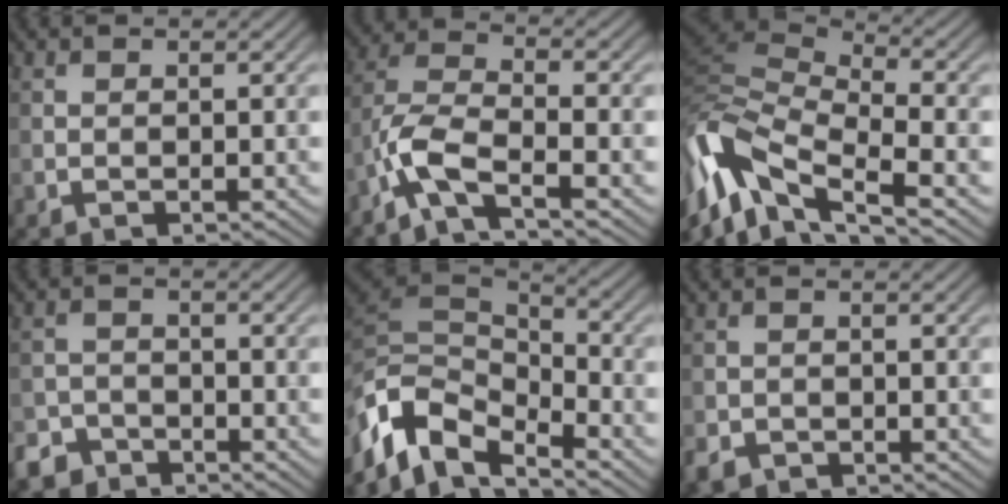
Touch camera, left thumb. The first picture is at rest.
{"total": 6.0, "force": [-3.6, 1.6, 4.6], "torque": [-0.103, 0.002, -0.093]}
{"total": 14.1, "force": [-5.3, 6.1, 11.6], "torque": [-0.279, 0.000, -0.100]}
{"total": 3.8, "force": [-2.9, 2.2, 0.8], "torque": [-0.016, -0.002, -0.061]}
{"total": 11.1, "force": [-6.1, 5.7, 7.3], "torque": [-0.158, -0.003, -0.125]}
{"total": 2.2, "force": [-1.3, 1.6, 0.7], "torque": [-0.017, -0.008, -0.032]}